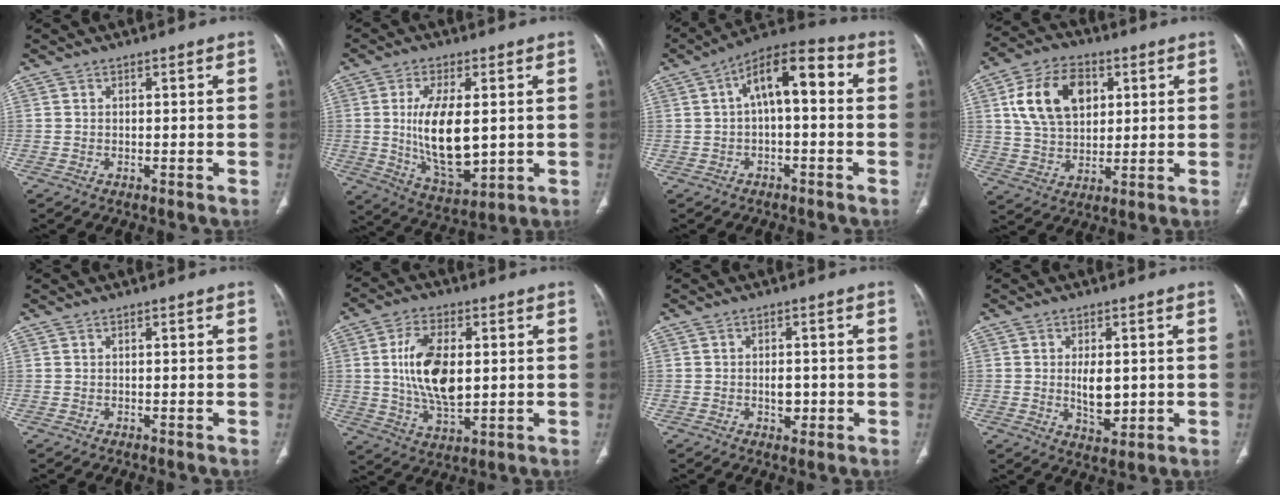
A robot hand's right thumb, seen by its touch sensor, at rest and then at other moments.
{"total": 14.6, "force": [0.6, 6.7, 12.9], "torque": [-0.219, -0.022, 0.027]}
{"total": 11.3, "force": [1.5, 5.0, 10.0], "torque": [-0.147, 0.041, 0.014]}
{"total": 14.7, "force": [4.5, 10.0, 9.8], "torque": [-0.148, -0.001, 0.083]}
{"total": 0.0}
{"total": 13.5, "force": [1.4, 7.1, 11.4], "torque": [-0.207, -0.009, 0.031]}
{"total": 3.3, "force": [-0.6, 2.2, 2.4], "torque": [-0.020, 0.005, -0.004]}
{"total": 6.6, "force": [0.1, 3.6, 5.5], "torque": [-0.074, -0.009, 0.011]}